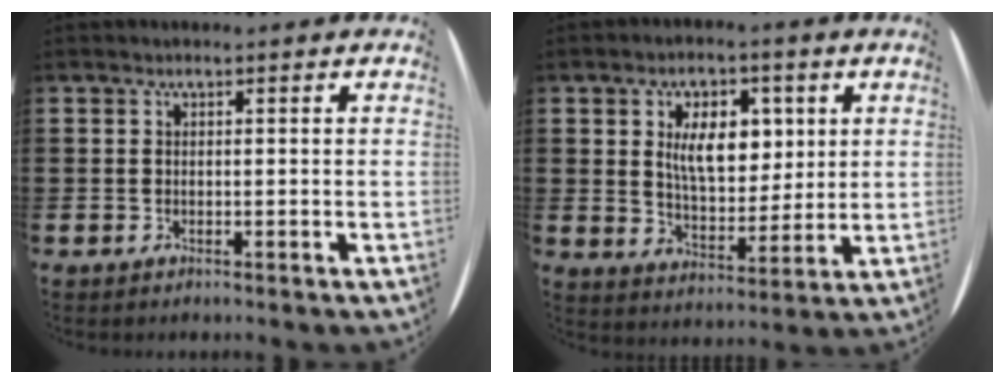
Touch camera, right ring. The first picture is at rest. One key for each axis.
{"total": 7.9, "fx": 2.8, "fy": 4.7, "fz": 5.6, "tx": -0.117, "ty": 0.007, "tz": 0.045}